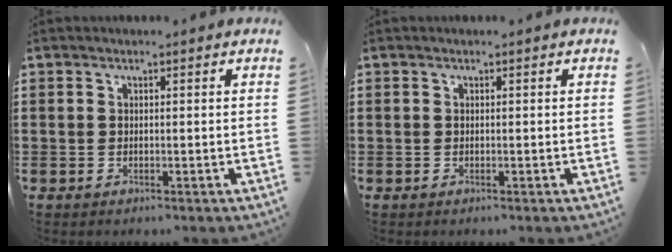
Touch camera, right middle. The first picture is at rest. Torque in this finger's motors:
{"motor_torque": [-0.14, -0.19, -0.01, 0.02]}